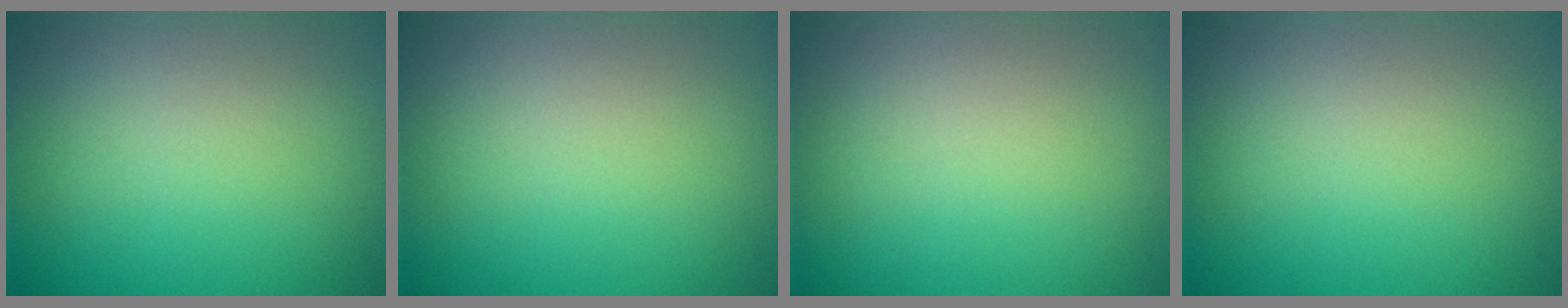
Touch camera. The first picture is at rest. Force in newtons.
{"total": 0.0}
{"total": 0.0}
{"total": 0.0}